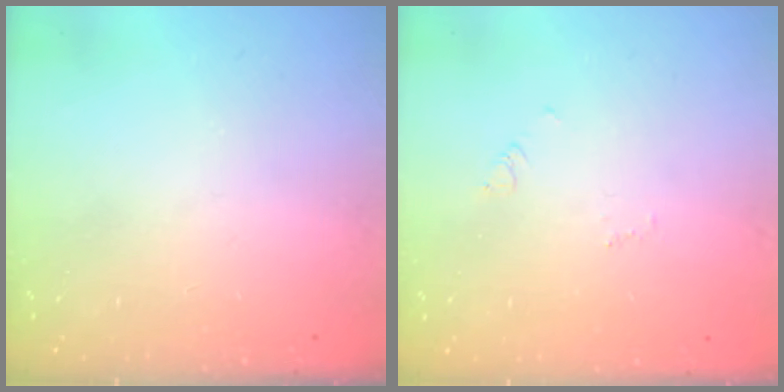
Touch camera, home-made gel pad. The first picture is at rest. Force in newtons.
{"total": 2.7, "press": 2.7, "slide": 0.2}